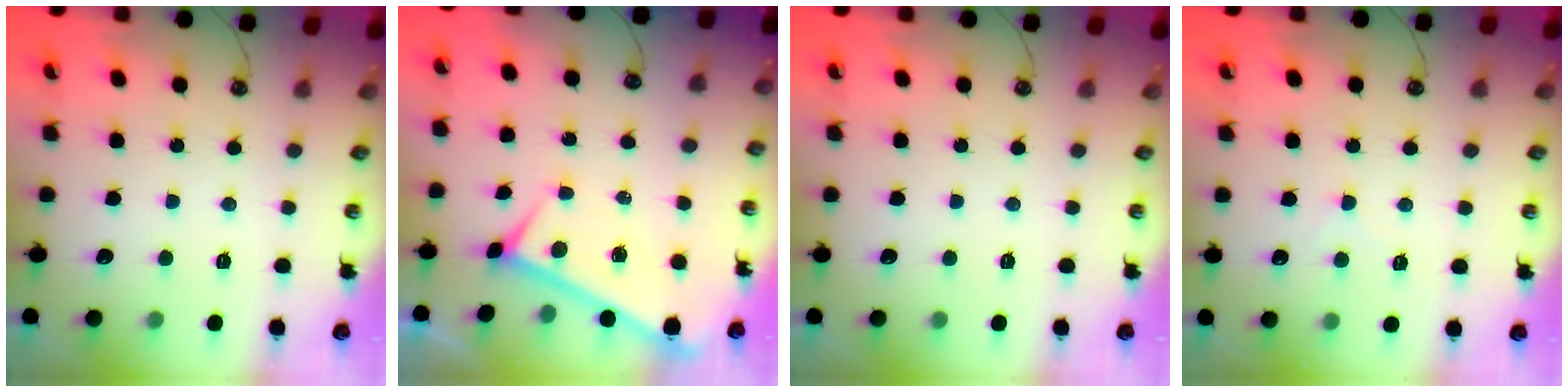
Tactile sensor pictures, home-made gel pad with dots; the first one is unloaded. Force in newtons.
{"total": 0.0}
{"total": 0.0}
{"total": 1.5, "press": 1.4, "slide": 0.3}